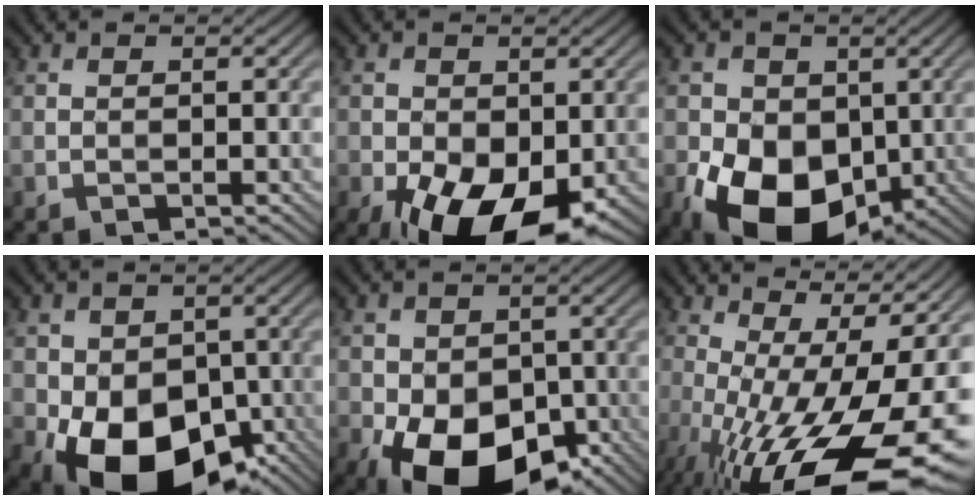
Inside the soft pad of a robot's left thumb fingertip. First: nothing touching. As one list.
[{"total": 11.9, "force": [-4.7, 6.5, 8.8], "torque": [-0.142, -0.032, -0.073]}, {"total": 12.8, "force": [-3.0, 9.2, 8.4], "torque": [-0.147, -0.025, -0.059]}, {"total": 14.0, "force": [-4.9, 9.9, 8.7], "torque": [-0.131, -0.029, -0.081]}, {"total": 13.4, "force": [-5.7, 8.8, 8.4], "torque": [-0.116, -0.028, -0.087]}, {"total": 20.6, "force": [-5.6, 7.7, 18.3], "torque": [-0.277, -0.010, -0.094]}]